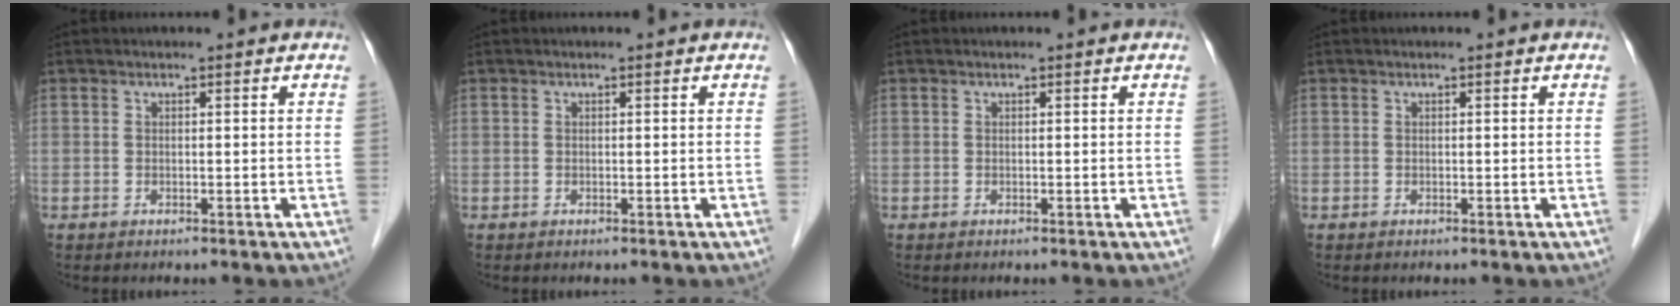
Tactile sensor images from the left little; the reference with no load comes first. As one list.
[{"total": 0.0}, {"total": 0.0}, {"total": 0.0}]